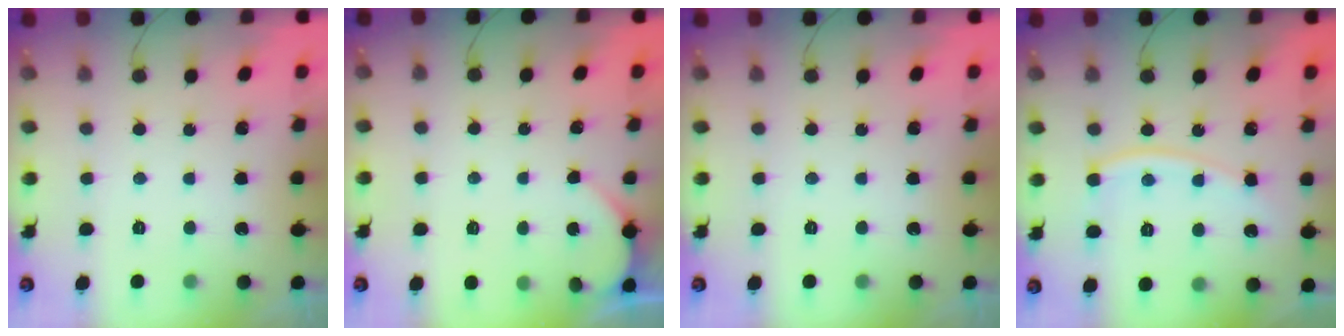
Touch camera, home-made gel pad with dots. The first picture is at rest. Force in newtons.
{"total": 1.8, "press": 1.8, "slide": 0.2}
{"total": 0.0}
{"total": 9.8, "press": 9.7, "slide": 1.2}